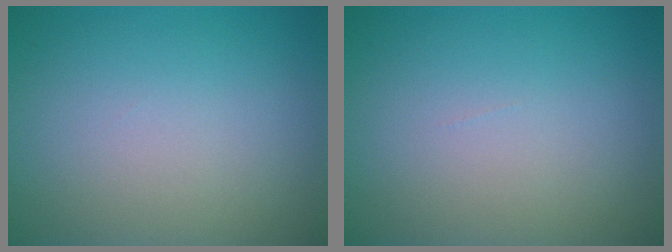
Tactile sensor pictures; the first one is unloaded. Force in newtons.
{"total": 0.0}